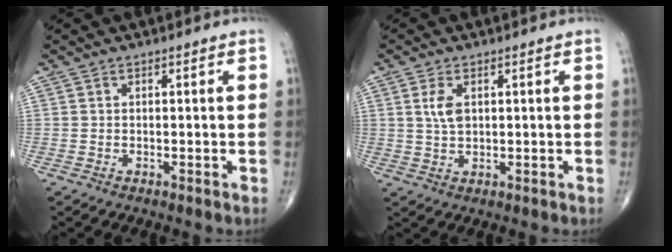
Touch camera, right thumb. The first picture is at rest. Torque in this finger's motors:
{"motor_torque": [-0.05, 0.27, -0.07, -0.09, 0.11]}